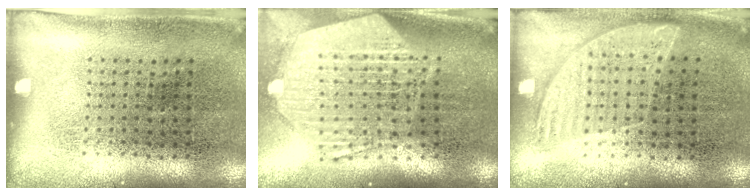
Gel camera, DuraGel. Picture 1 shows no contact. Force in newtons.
{"total": 3.0, "press": 2.4, "slide": 1.8}
{"total": 0.9, "press": 0.8, "slide": 0.3}